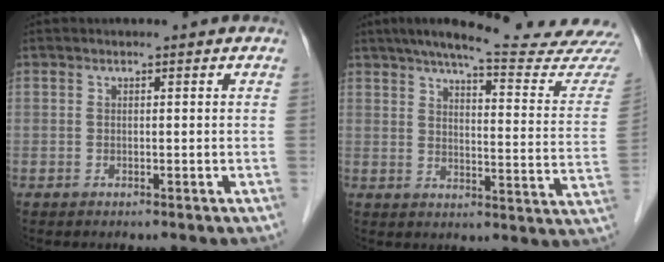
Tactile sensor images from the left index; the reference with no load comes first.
{"total": 21.5, "force": [19.6, -0.5, 8.9], "torque": [-0.124, -0.072, 0.239]}